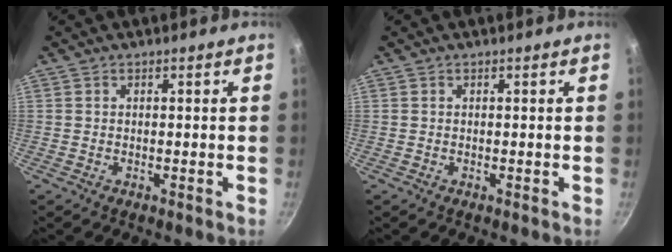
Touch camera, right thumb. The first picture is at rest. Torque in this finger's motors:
{"motor_torque": [-0.03, 0.03, 0.01, -0.01, 0.01]}